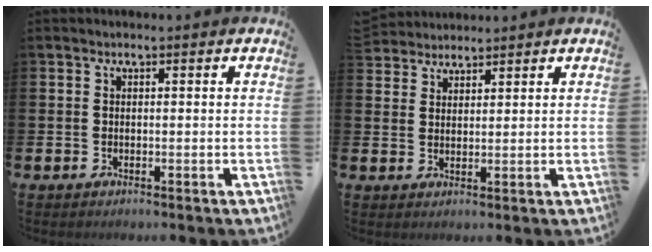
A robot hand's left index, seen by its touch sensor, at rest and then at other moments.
{"total": 3.1, "force": [3.0, 0.6, -0.5], "torque": [0.000, -0.012, 0.057]}